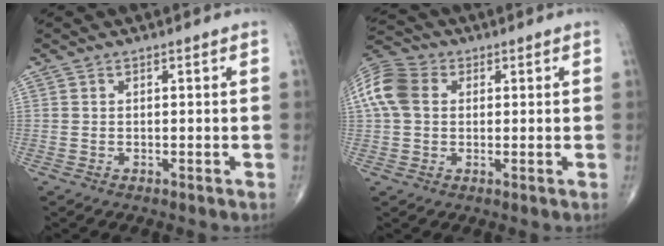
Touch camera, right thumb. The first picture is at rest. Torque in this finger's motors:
{"motor_torque": [-0.20, 0.24, 0.06, 0.01, 0.14]}